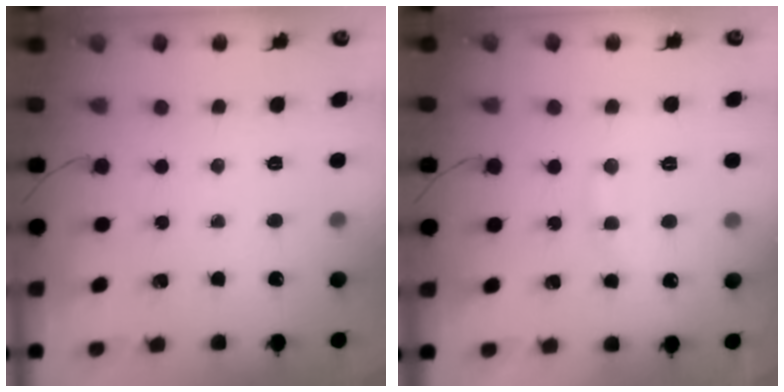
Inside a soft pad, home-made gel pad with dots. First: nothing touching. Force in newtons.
{"total": 7.8, "press": 7.7, "slide": 1.5}